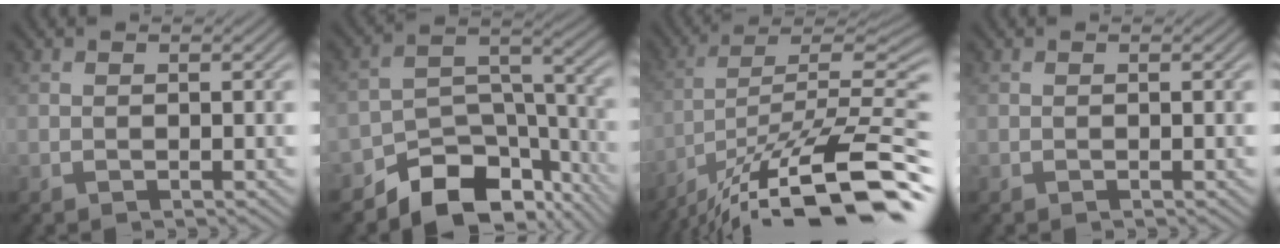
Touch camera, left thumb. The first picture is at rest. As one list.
[{"total": 11.3, "force": [-8.3, 5.6, 5.2], "torque": [-0.070, -0.013, -0.146]}, {"total": 16.6, "force": [-11.4, 4.3, 11.3], "torque": [-0.187, 0.002, -0.188]}, {"total": 0.0}]